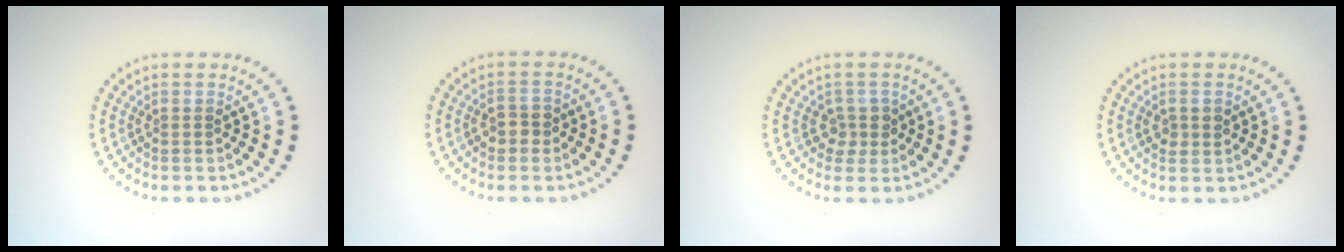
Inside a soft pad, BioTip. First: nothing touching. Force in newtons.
{"total": 1.7, "press": 1.6, "slide": 0.4}
{"total": 1.9, "press": 1.5, "slide": 1.2}
{"total": 1.5, "press": 1.5, "slide": 0.2}